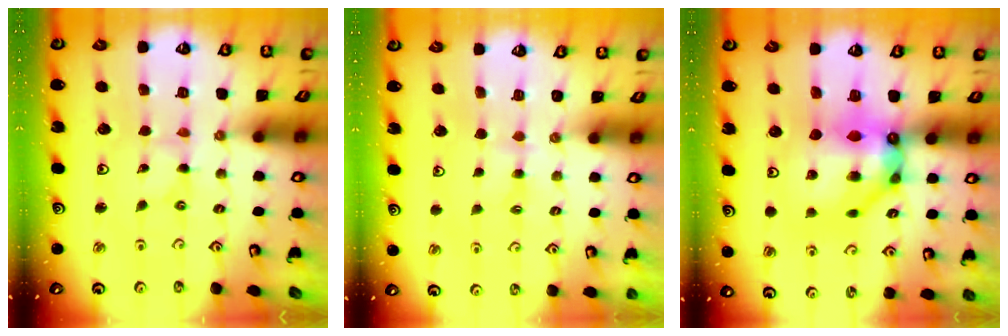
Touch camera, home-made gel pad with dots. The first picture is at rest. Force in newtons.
{"total": 2.1, "press": 2.1, "slide": 0.4}
{"total": 10.7, "press": 10.6, "slide": 1.0}